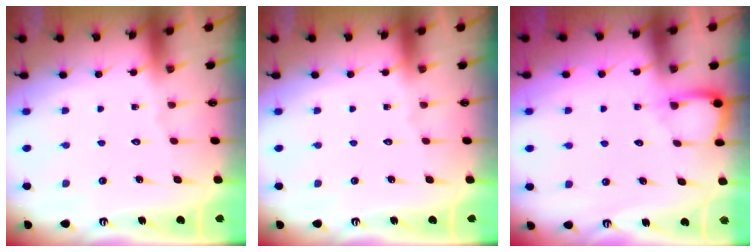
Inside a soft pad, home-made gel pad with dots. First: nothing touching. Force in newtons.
{"total": 0.0}
{"total": 4.5, "press": 4.4, "slide": 0.5}